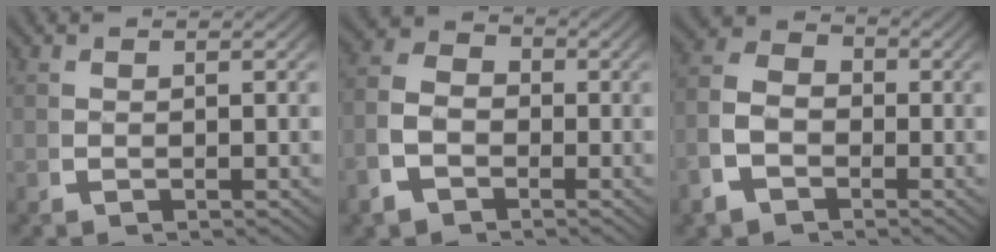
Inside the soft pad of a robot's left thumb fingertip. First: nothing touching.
{"total": 5.5, "force": [-1.0, 4.4, 3.2], "torque": [-0.062, -0.012, -0.019]}
{"total": 6.1, "force": [-1.0, 4.8, 3.7], "torque": [-0.073, -0.013, -0.017]}